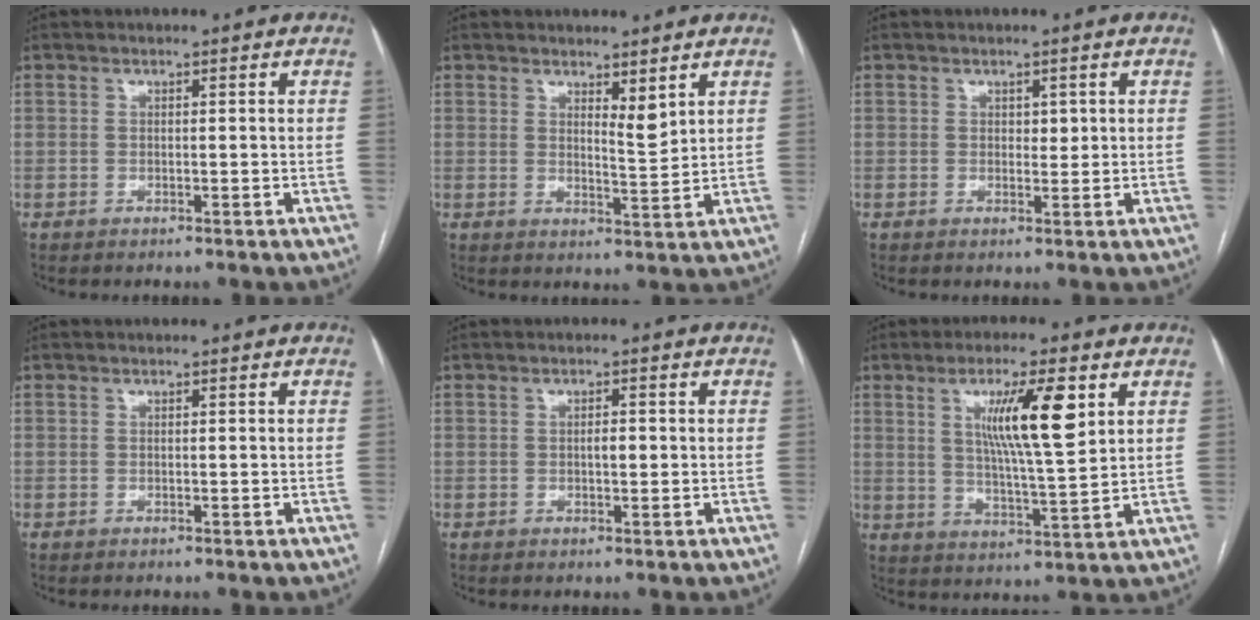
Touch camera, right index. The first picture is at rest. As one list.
[{"total": 3.0, "force": [2.1, 0.3, 2.1], "torque": [-0.040, -0.014, 0.041]}, {"total": 1.2, "force": [0.4, 0.7, 0.8], "torque": [-0.008, -0.003, 0.007]}, {"total": 0.0}, {"total": 1.5, "force": [0.0, 0.4, 1.4], "torque": [-0.025, 0.002, 0.000]}, {"total": 10.8, "force": [4.0, 0.6, 10.0], "torque": [-0.172, -0.003, 0.068]}]